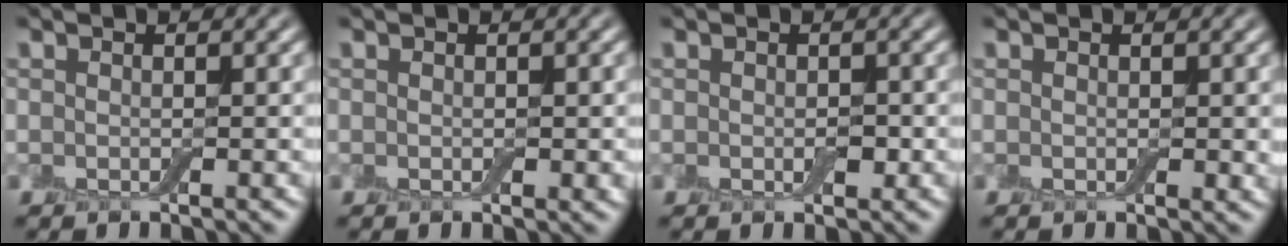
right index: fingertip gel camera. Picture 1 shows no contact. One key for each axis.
{"total": 0.7, "fx": 0.0, "fy": 0.5, "fz": 0.6, "tx": -0.008, "ty": -0.001, "tz": 0.000}
{"total": 1.1, "fx": -0.2, "fy": 0.7, "fz": 0.8, "tx": -0.011, "ty": -0.003, "tz": -0.002}
{"total": 0.8, "fx": 0.2, "fy": 0.5, "fz": 0.6, "tx": -0.005, "ty": -0.001, "tz": 0.003}